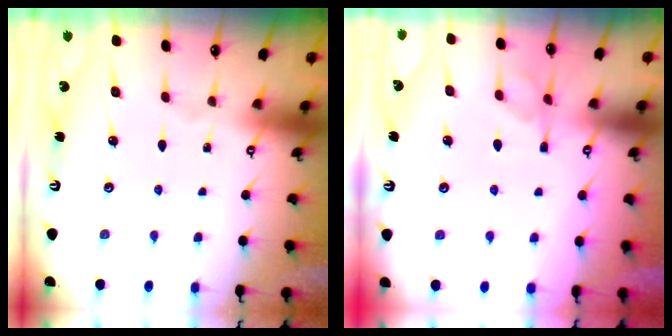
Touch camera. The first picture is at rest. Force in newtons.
{"total": 1.3, "press": 0.5, "slide": 1.2}